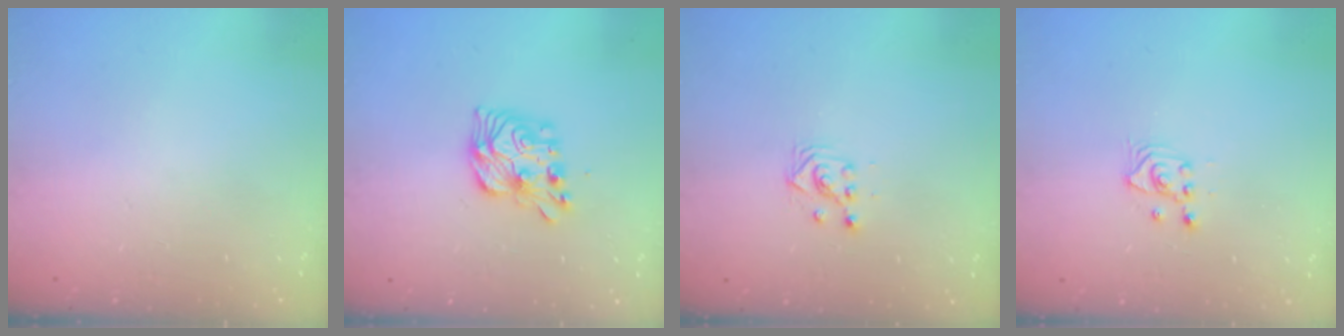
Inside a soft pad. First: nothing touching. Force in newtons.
{"total": 11.5, "press": 11.5, "slide": 0.4}
{"total": 3.0, "press": 3.0, "slide": 0.1}
{"total": 3.2, "press": 3.2, "slide": 0.4}